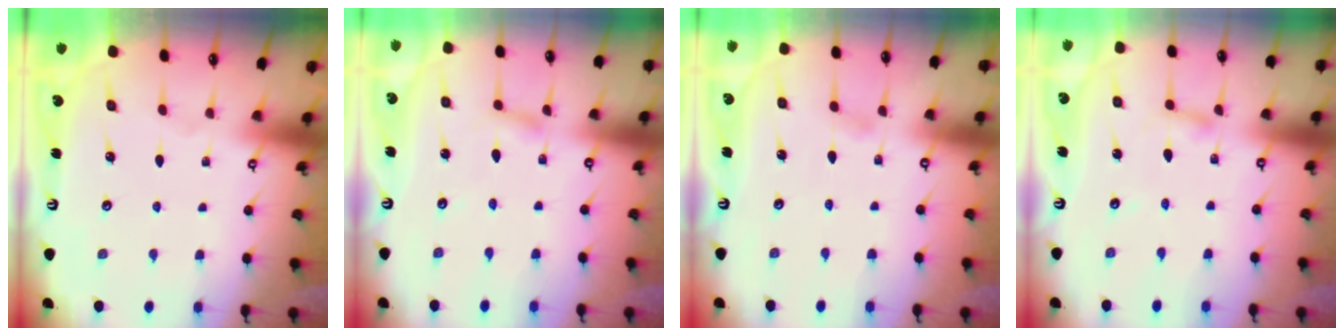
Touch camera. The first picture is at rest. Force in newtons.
{"total": 1.4, "press": 1.4, "slide": 0.2}
{"total": 3.4, "press": 3.4, "slide": 0.4}
{"total": 2.4, "press": 2.4, "slide": 0.1}